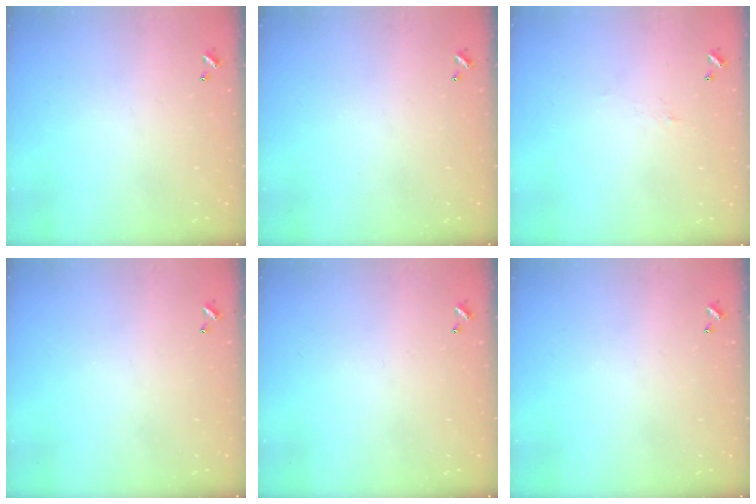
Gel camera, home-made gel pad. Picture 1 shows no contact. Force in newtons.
{"total": 0.0}
{"total": 1.5, "press": 1.3, "slide": 0.6}
{"total": 0.0}
{"total": 0.0}
{"total": 0.0}